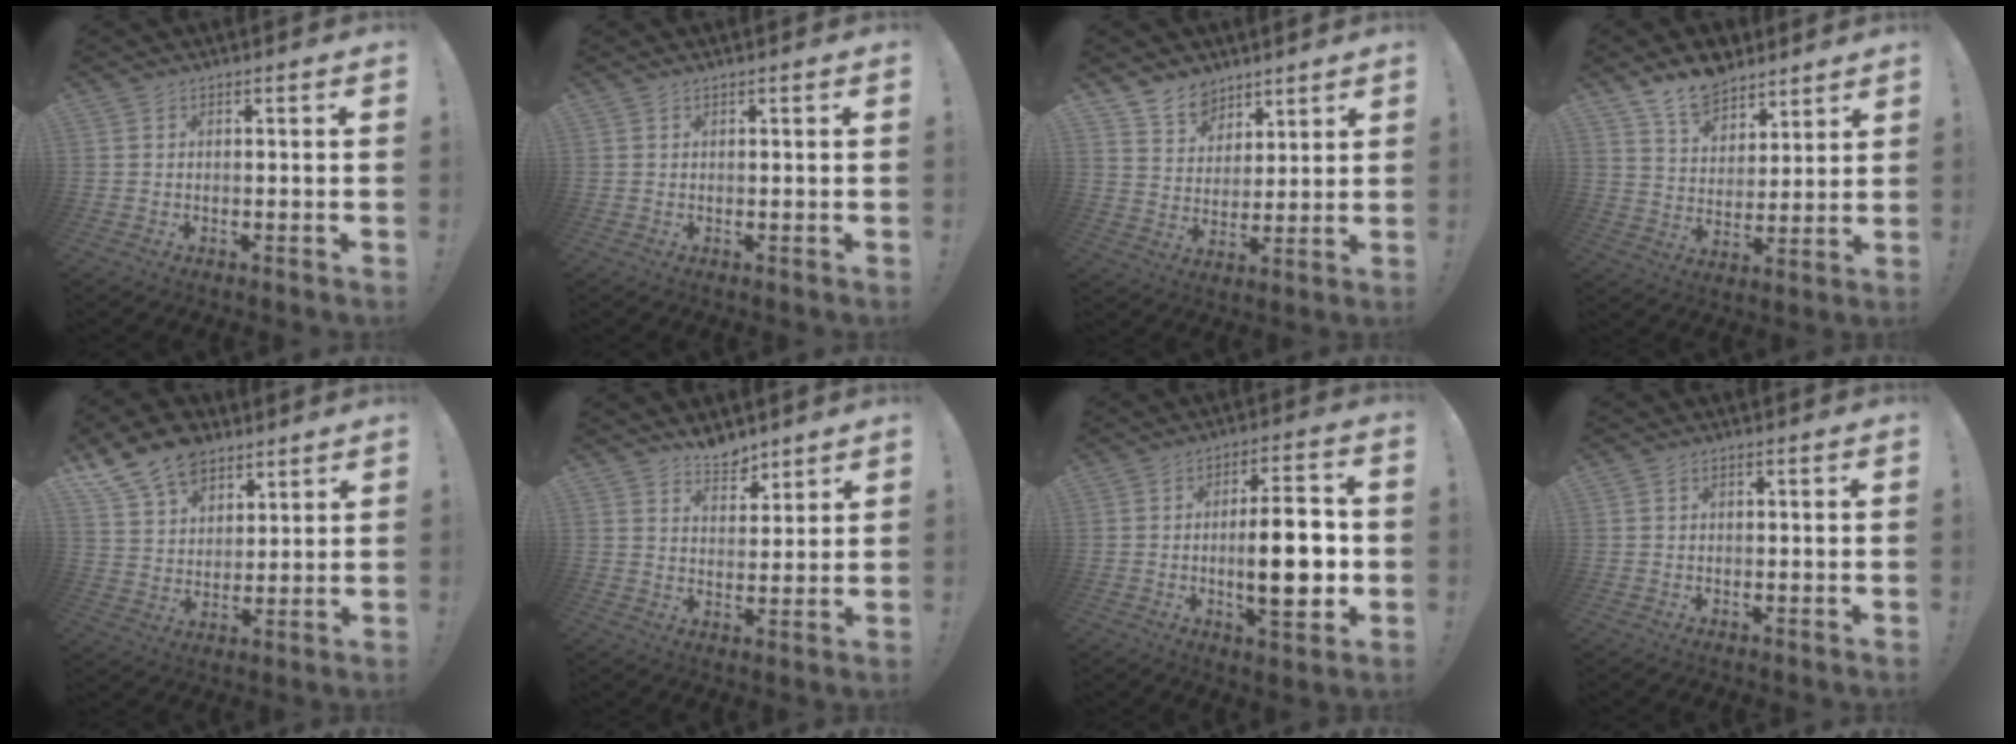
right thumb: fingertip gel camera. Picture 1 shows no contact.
{"total": 0.6, "force": [0.6, -0.2, 0.1], "torque": [0.005, -0.004, 0.010]}
{"total": 8.8, "force": [6.9, 5.5, 1.1], "torque": [-0.027, -0.057, 0.136]}
{"total": 11.6, "force": [9.6, 5.9, 3.1], "torque": [-0.062, -0.067, 0.185]}
{"total": 13.7, "force": [9.6, 8.4, 5.1], "torque": [-0.100, -0.057, 0.184]}
{"total": 6.9, "force": [6.1, 3.0, 1.3], "torque": [-0.010, -0.049, 0.115]}
{"total": 15.9, "force": [-1.3, 4.8, 15.1], "torque": [-0.227, -0.007, -0.027]}
{"total": 0.9, "force": [0.0, 0.7, 0.5], "torque": [-0.011, 0.004, 0.001]}